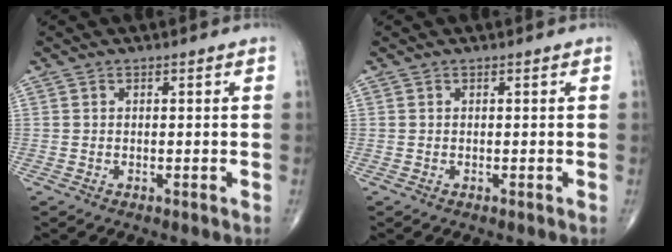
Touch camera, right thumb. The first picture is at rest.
{"total": 0.0}